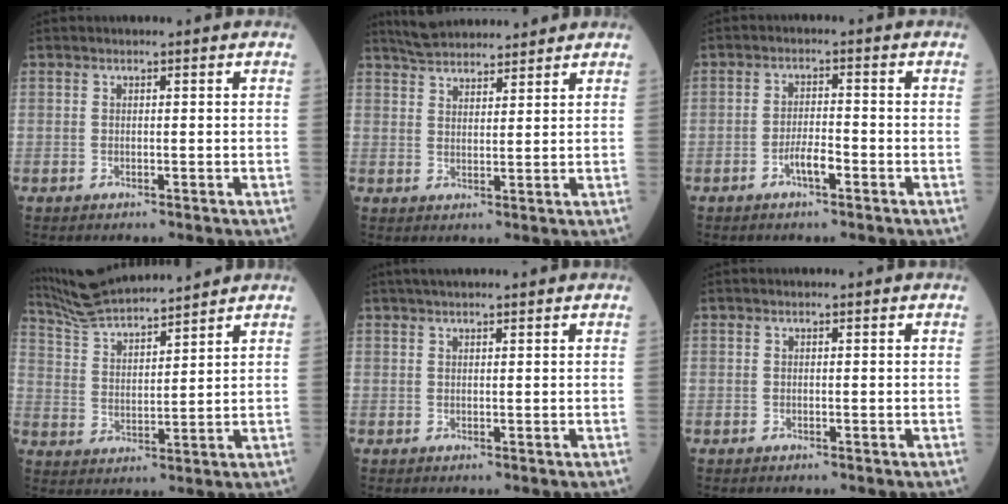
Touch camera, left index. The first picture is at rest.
{"total": 8.0, "force": [7.5, 1.6, 2.2], "torque": [-0.040, 0.024, 0.126]}
{"total": 3.3, "force": [-1.9, 0.6, 2.5], "torque": [-0.046, -0.004, -0.039]}
{"total": 11.8, "force": [11.3, 0.5, 3.6], "torque": [-0.078, 0.020, 0.212]}
{"total": 4.3, "force": [3.6, 0.4, 2.4], "torque": [-0.029, 0.028, 0.055]}
{"total": 0.0}